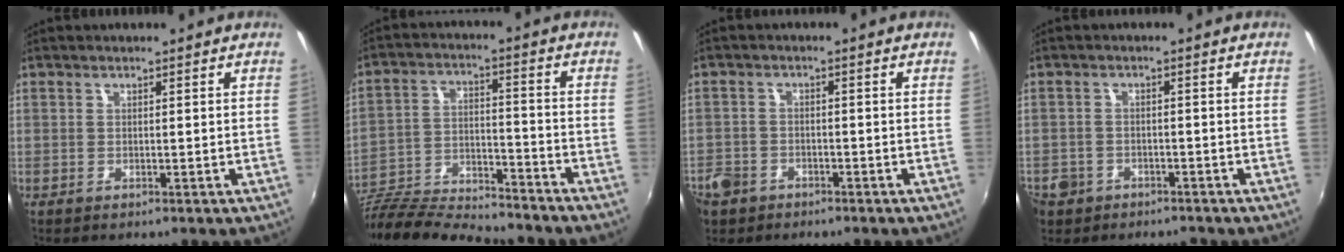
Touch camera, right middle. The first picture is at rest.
{"total": 20.8, "force": [-17.4, 4.9, 10.3], "torque": [-0.207, -0.023, -0.289]}
{"total": 6.6, "force": [-3.9, 5.0, 1.9], "torque": [-0.064, 0.007, -0.067]}
{"total": 5.8, "force": [-3.3, 4.5, 1.5], "torque": [-0.056, -0.002, -0.055]}